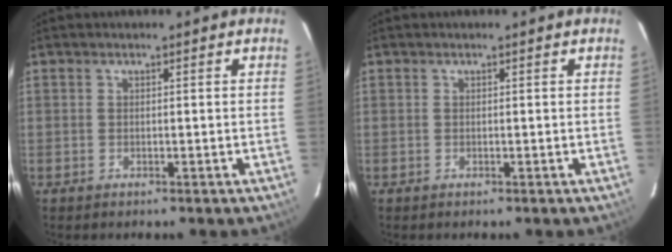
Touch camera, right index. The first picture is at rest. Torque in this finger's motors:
{"motor_torque": [0.02, -0.02, 0.02, 0.00]}